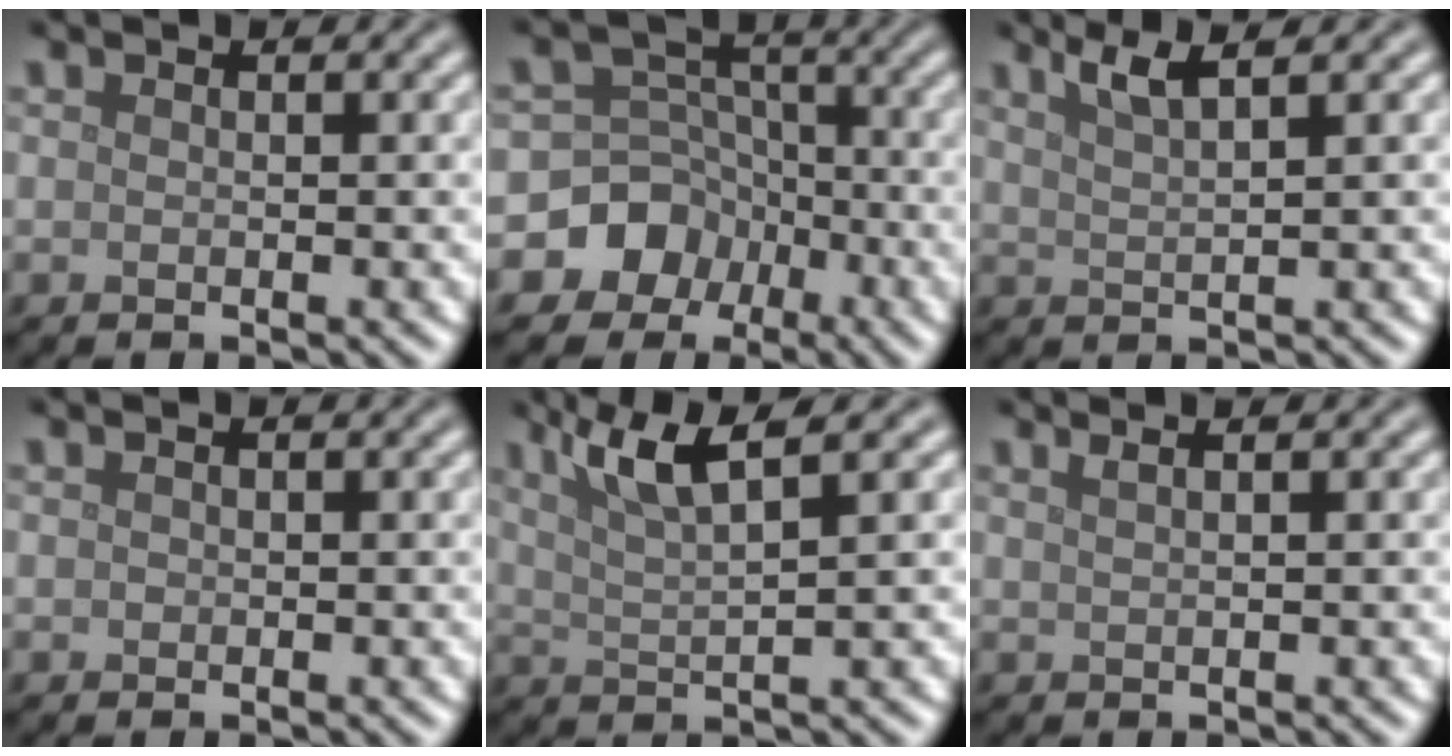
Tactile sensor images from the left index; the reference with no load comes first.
{"total": 7.9, "force": [-3.9, 6.9, 0.8], "torque": [0.008, 0.006, -0.091]}
{"total": 2.6, "force": [1.8, 0.5, 1.9], "torque": [-0.026, 0.006, 0.034]}
{"total": 0.0}
{"total": 4.8, "force": [2.8, 0.9, 3.8], "torque": [-0.068, 0.012, 0.055]}
{"total": 2.4, "force": [1.5, 1.1, 1.5], "torque": [-0.003, 0.007, -0.005]}